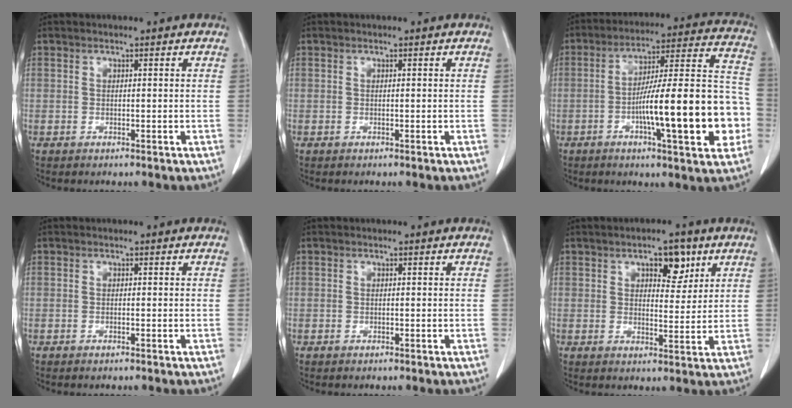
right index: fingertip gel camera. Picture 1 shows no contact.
{"total": 0.0}
{"total": 20.3, "force": [-5.0, 2.8, 19.5], "torque": [-0.253, 0.029, -0.068]}
{"total": 0.0}
{"total": 0.0}
{"total": 5.8, "force": [3.2, 2.6, 4.2], "torque": [-0.056, 0.003, 0.045]}